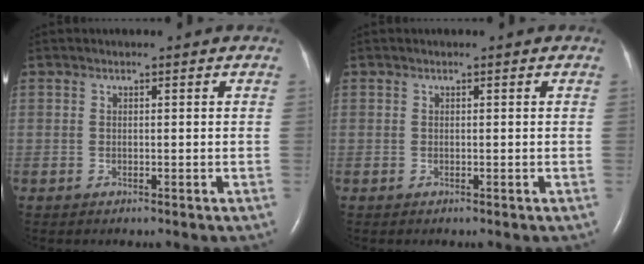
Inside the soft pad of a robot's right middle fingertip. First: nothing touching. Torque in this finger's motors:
{"motor_torque": [0.00, 0.00, -0.01, 0.00]}